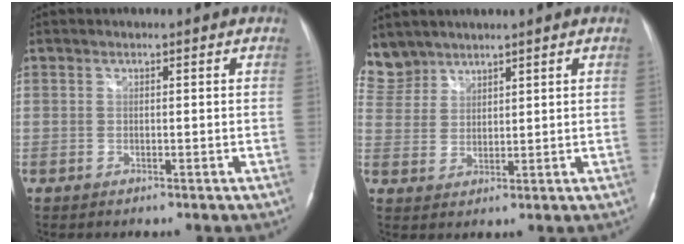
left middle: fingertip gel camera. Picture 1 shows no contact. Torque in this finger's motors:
{"motor_torque": [0.05, -0.04, -0.02, -0.01]}